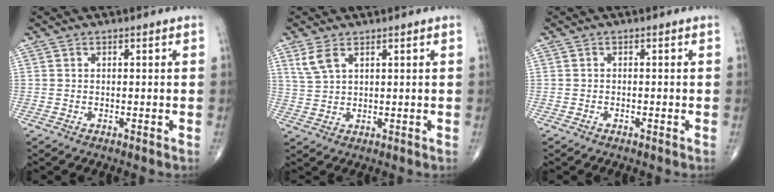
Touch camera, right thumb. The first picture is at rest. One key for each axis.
{"total": 3.8, "fx": 2.2, "fy": 1.7, "fz": 2.6, "tx": -0.060, "ty": 0.000, "tz": 0.055}
{"total": 0.0}